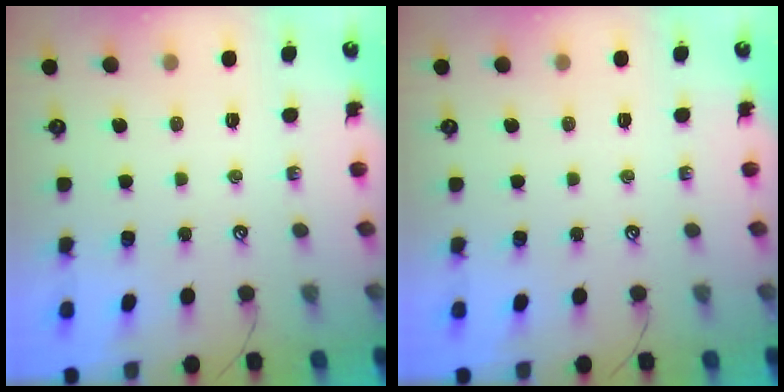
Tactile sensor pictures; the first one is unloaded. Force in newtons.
{"total": 0.0}